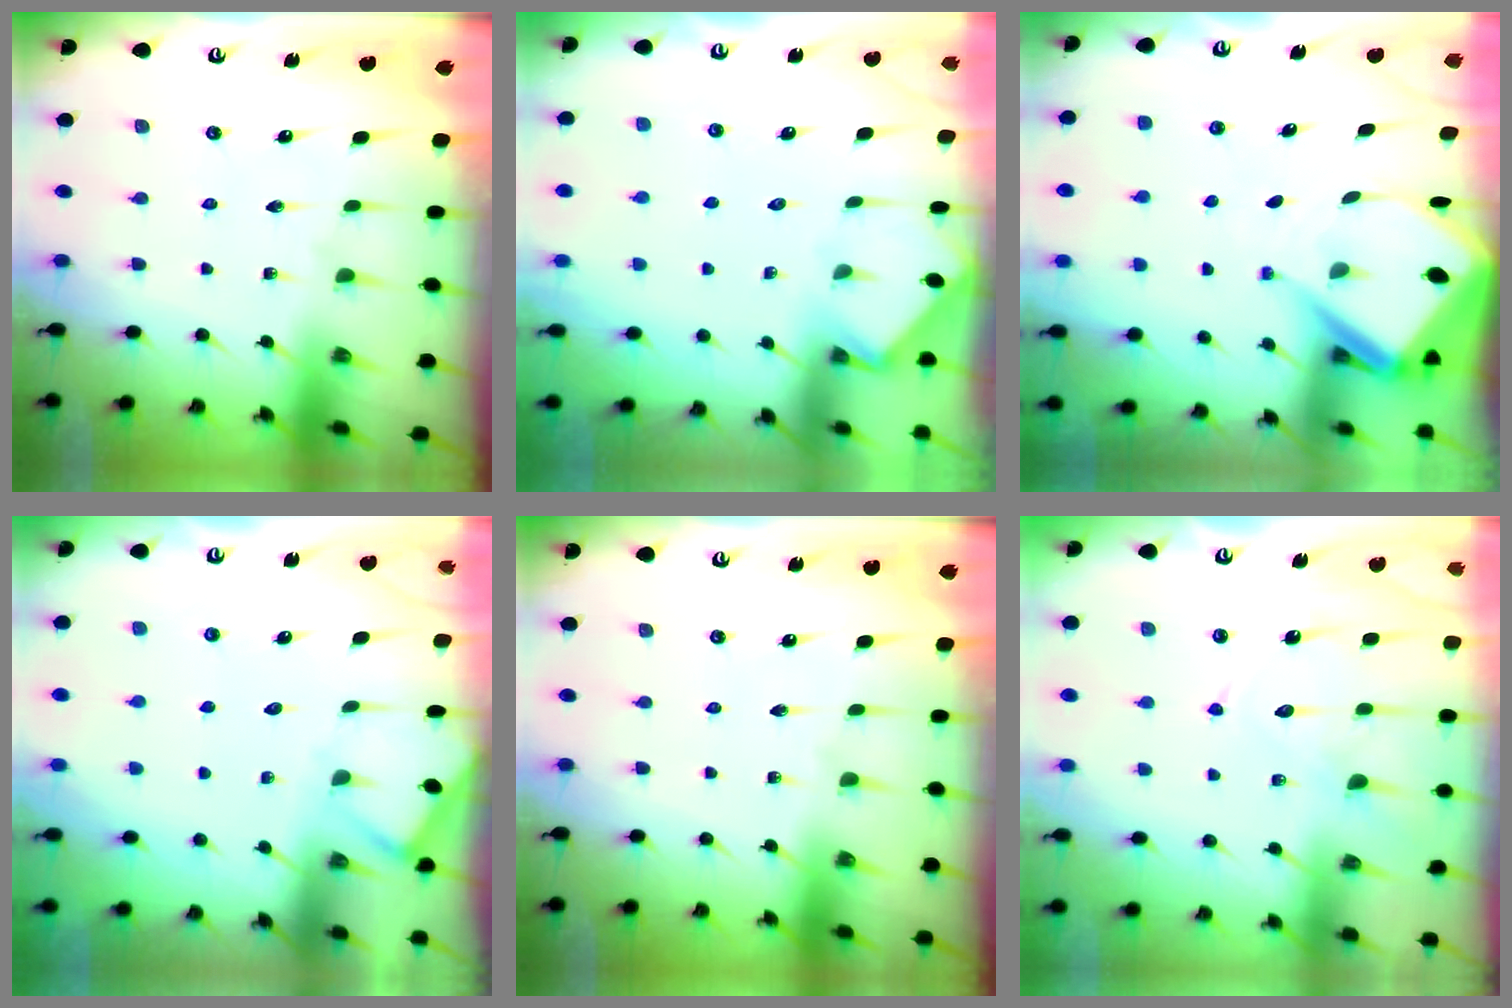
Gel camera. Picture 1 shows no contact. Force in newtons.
{"total": 2.6, "press": 2.6, "slide": 0.4}
{"total": 8.9, "press": 8.9, "slide": 0.7}
{"total": 3.3, "press": 3.3, "slide": 0.4}
{"total": 0.0}
{"total": 12.8, "press": 12.7, "slide": 1.1}